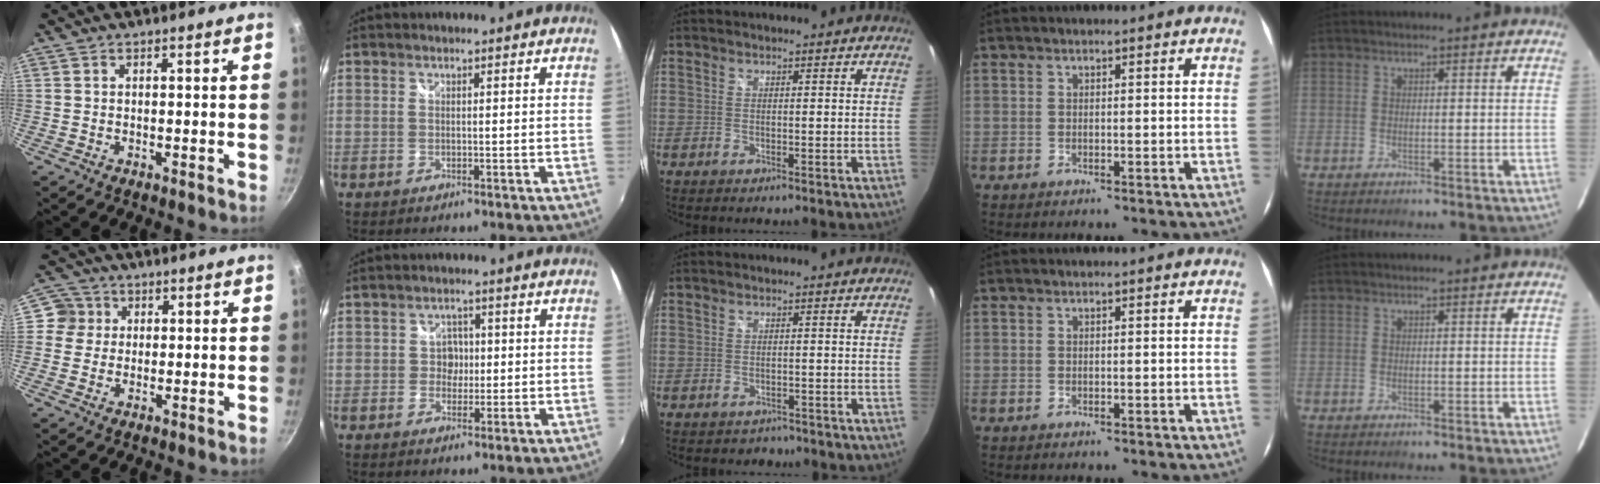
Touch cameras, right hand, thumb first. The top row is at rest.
{"thumb": {"total": 4.3, "force": [0.7, 4.2, 0.6], "torque": [0.027, 0.007, 0.000]}, "index": {"total": 2.8, "force": [-0.2, 2.7, 0.7], "torque": [-0.009, 0.008, -0.007]}, "middle": {"total": 2.6, "force": [-1.8, 1.8, 0.3], "torque": [-0.010, -0.004, -0.023]}}